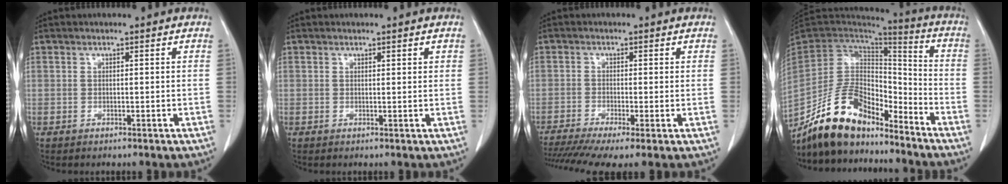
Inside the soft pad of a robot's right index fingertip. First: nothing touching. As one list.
[{"total": 1.0, "force": [0.7, 0.2, 0.7], "torque": [-0.011, -0.001, 0.009]}, {"total": 8.8, "force": [-5.7, 1.6, 6.5], "torque": [-0.120, -0.009, -0.097]}, {"total": 15.9, "force": [-13.0, 6.3, 6.7], "torque": [-0.115, 0.036, -0.239]}]